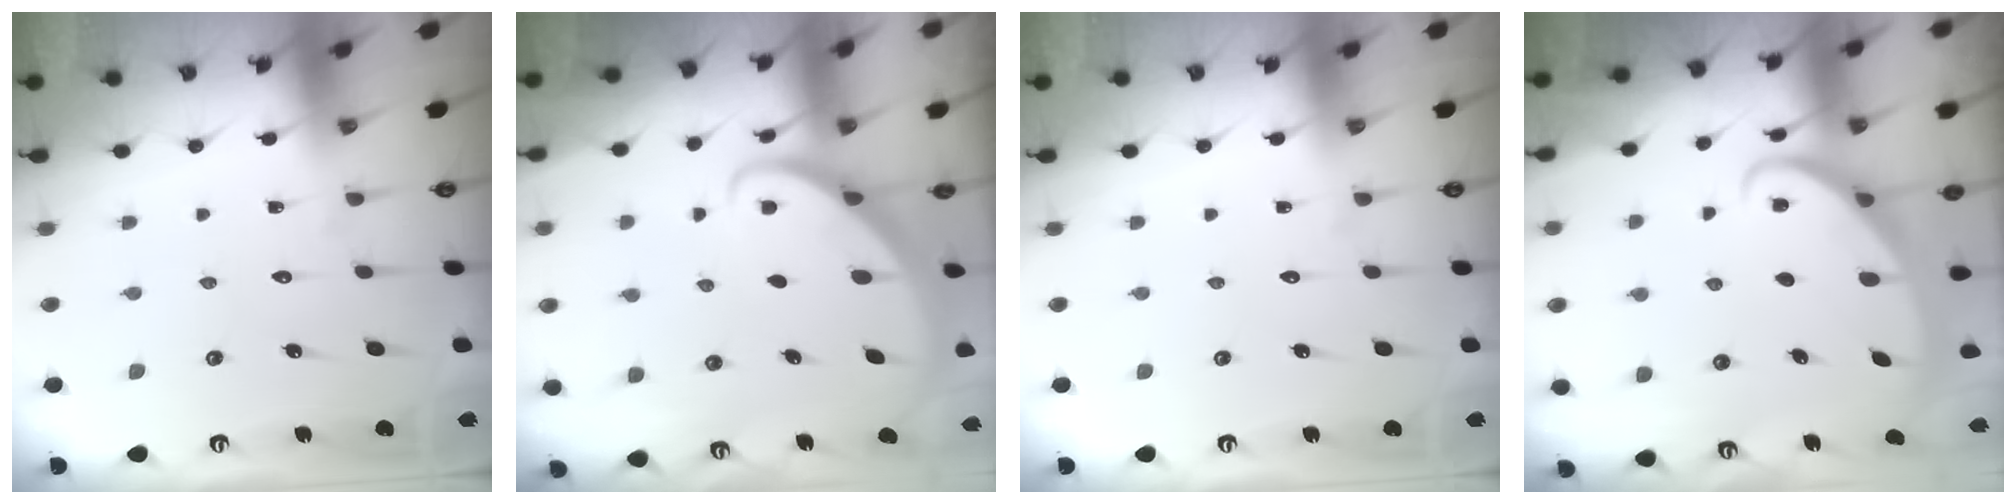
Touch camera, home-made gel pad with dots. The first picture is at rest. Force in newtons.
{"total": 2.8, "press": 2.8, "slide": 0.2}
{"total": 0.0}
{"total": 2.7, "press": 2.6, "slide": 0.4}